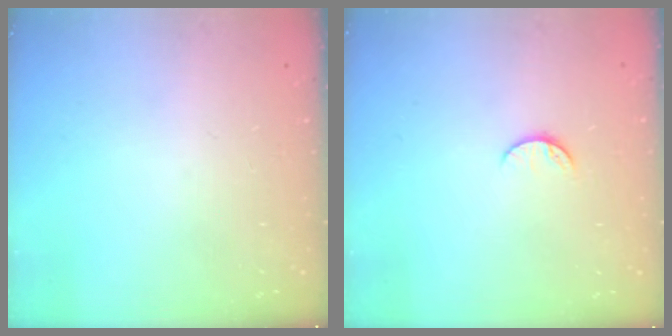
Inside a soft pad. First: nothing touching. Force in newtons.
{"total": 5.1, "press": 5.1, "slide": 0.5}